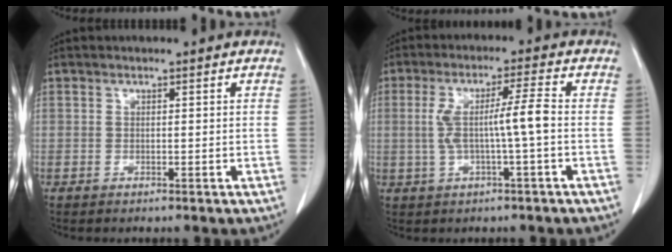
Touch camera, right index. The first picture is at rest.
{"total": 6.7, "force": [-0.3, -0.3, 6.7], "torque": [-0.133, 0.016, 0.000]}